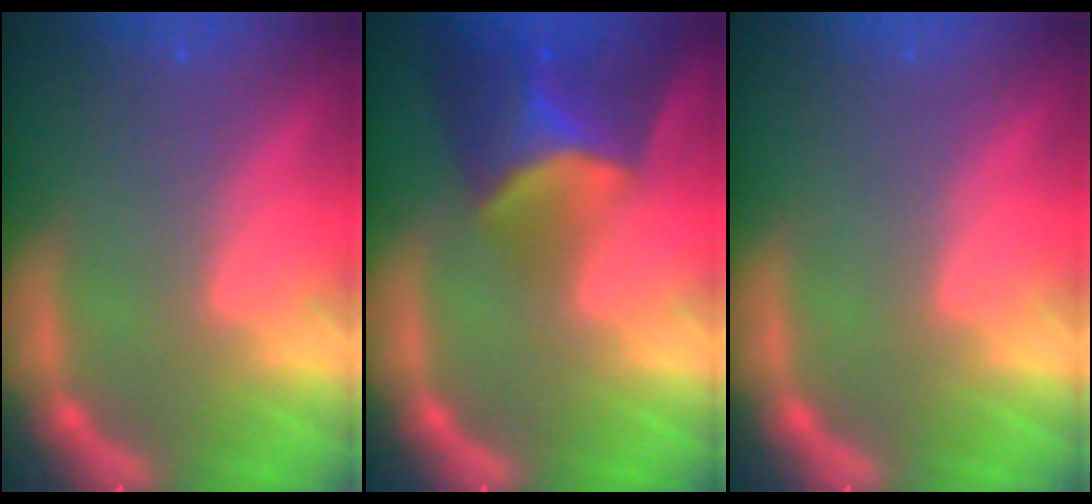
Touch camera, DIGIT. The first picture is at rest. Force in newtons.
{"total": 7.9}
{"total": 0.0}